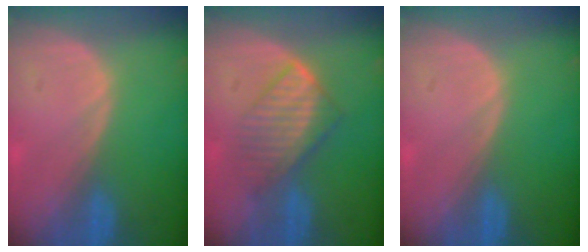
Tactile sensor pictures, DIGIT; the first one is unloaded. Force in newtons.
{"total": 6.3, "press": 6.2, "slide": 1.5}
{"total": 0.0}